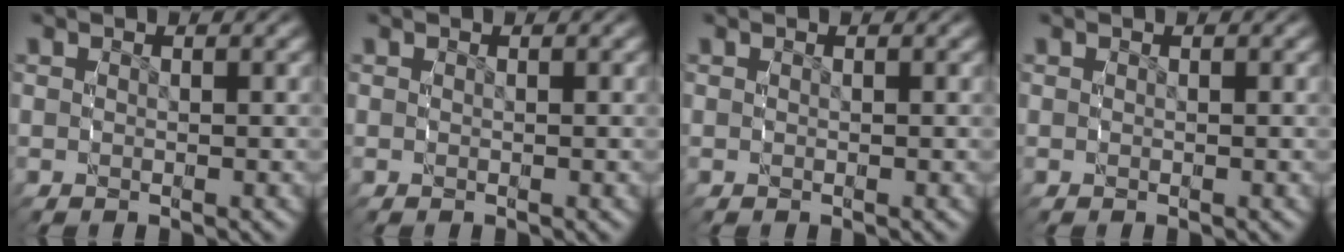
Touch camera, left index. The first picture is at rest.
{"total": 0.0}
{"total": 0.0}
{"total": 0.0}